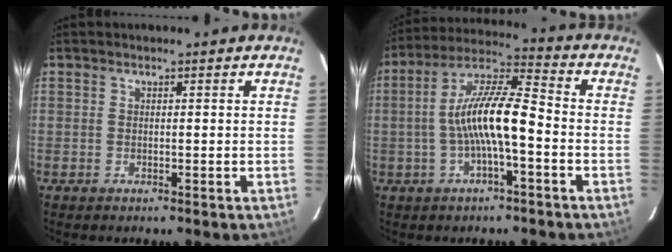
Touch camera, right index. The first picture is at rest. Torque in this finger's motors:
{"motor_torque": [1.36, -0.78, 0.77, 0.21]}